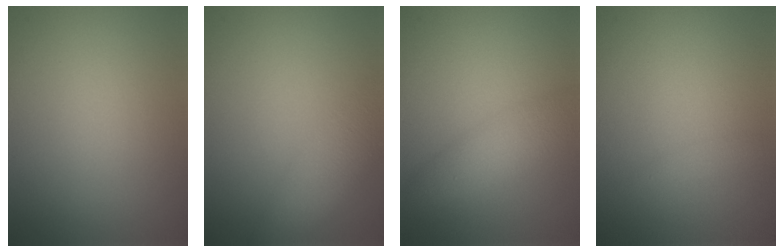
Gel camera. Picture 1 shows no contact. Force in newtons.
{"total": 5.3, "press": 5.3, "slide": 0.3}
{"total": 3.7, "press": 3.7, "slide": 0.0}
{"total": 0.6, "press": 0.6, "slide": 0.0}